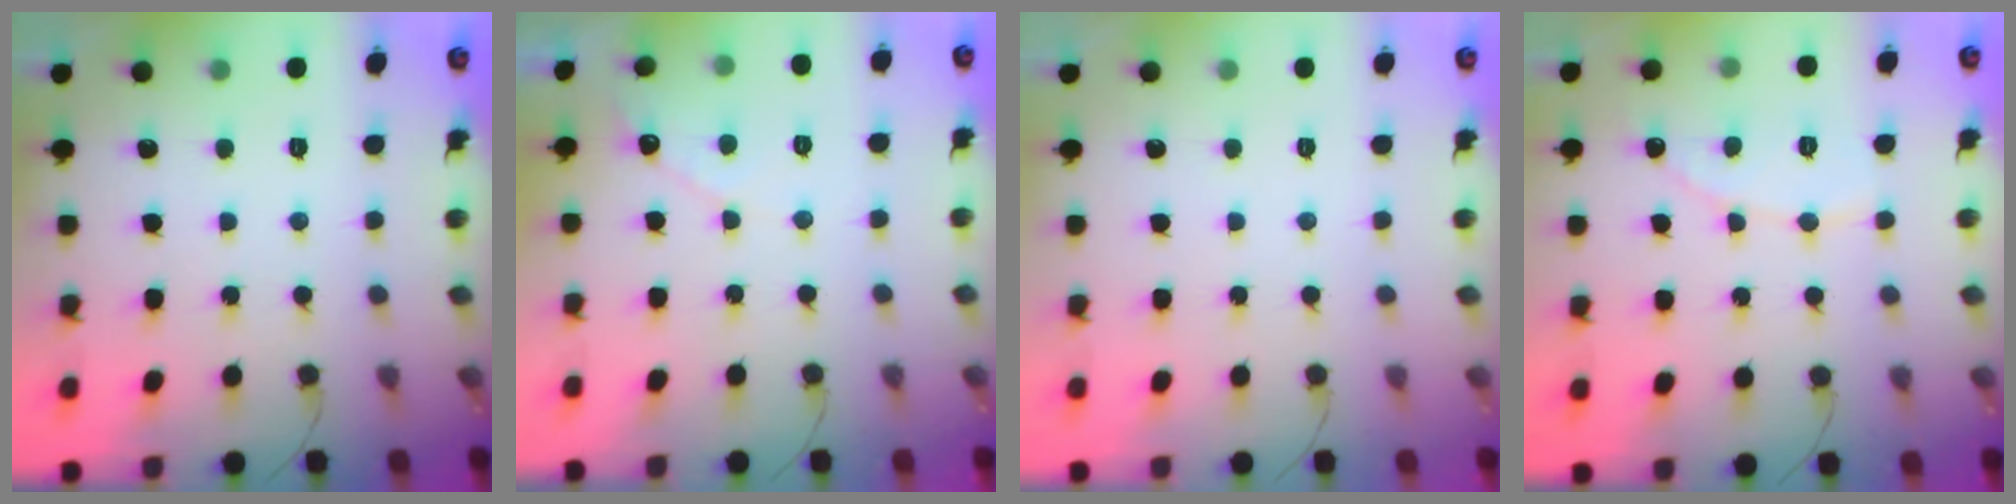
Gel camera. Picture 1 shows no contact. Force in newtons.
{"total": 4.3, "press": 4.3, "slide": 0.2}
{"total": 0.0}
{"total": 6.8, "press": 6.8, "slide": 0.5}